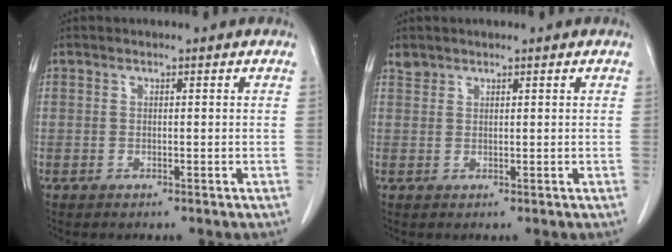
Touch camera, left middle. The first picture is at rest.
{"total": 1.1, "force": [1.0, 0.4, -0.1], "torque": [0.000, 0.003, 0.019]}